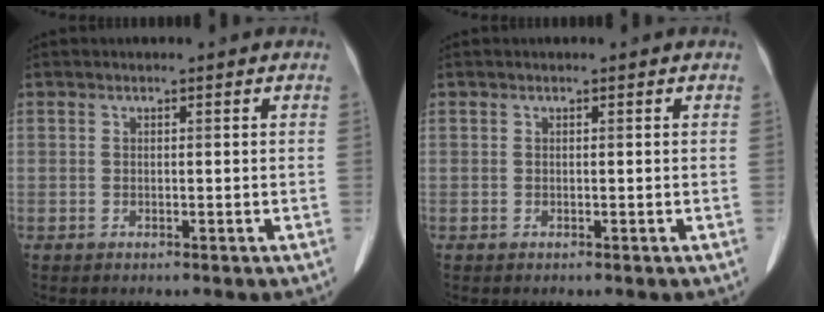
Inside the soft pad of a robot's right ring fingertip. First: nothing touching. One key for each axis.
{"total": 0.0}